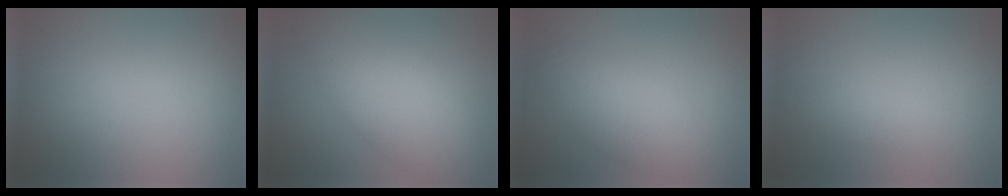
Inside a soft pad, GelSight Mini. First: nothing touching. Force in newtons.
{"total": 7.4, "press": 7.4, "slide": 0.1}
{"total": 3.5, "press": 3.5, "slide": 0.0}
{"total": 1.3, "press": 1.3, "slide": 0.1}